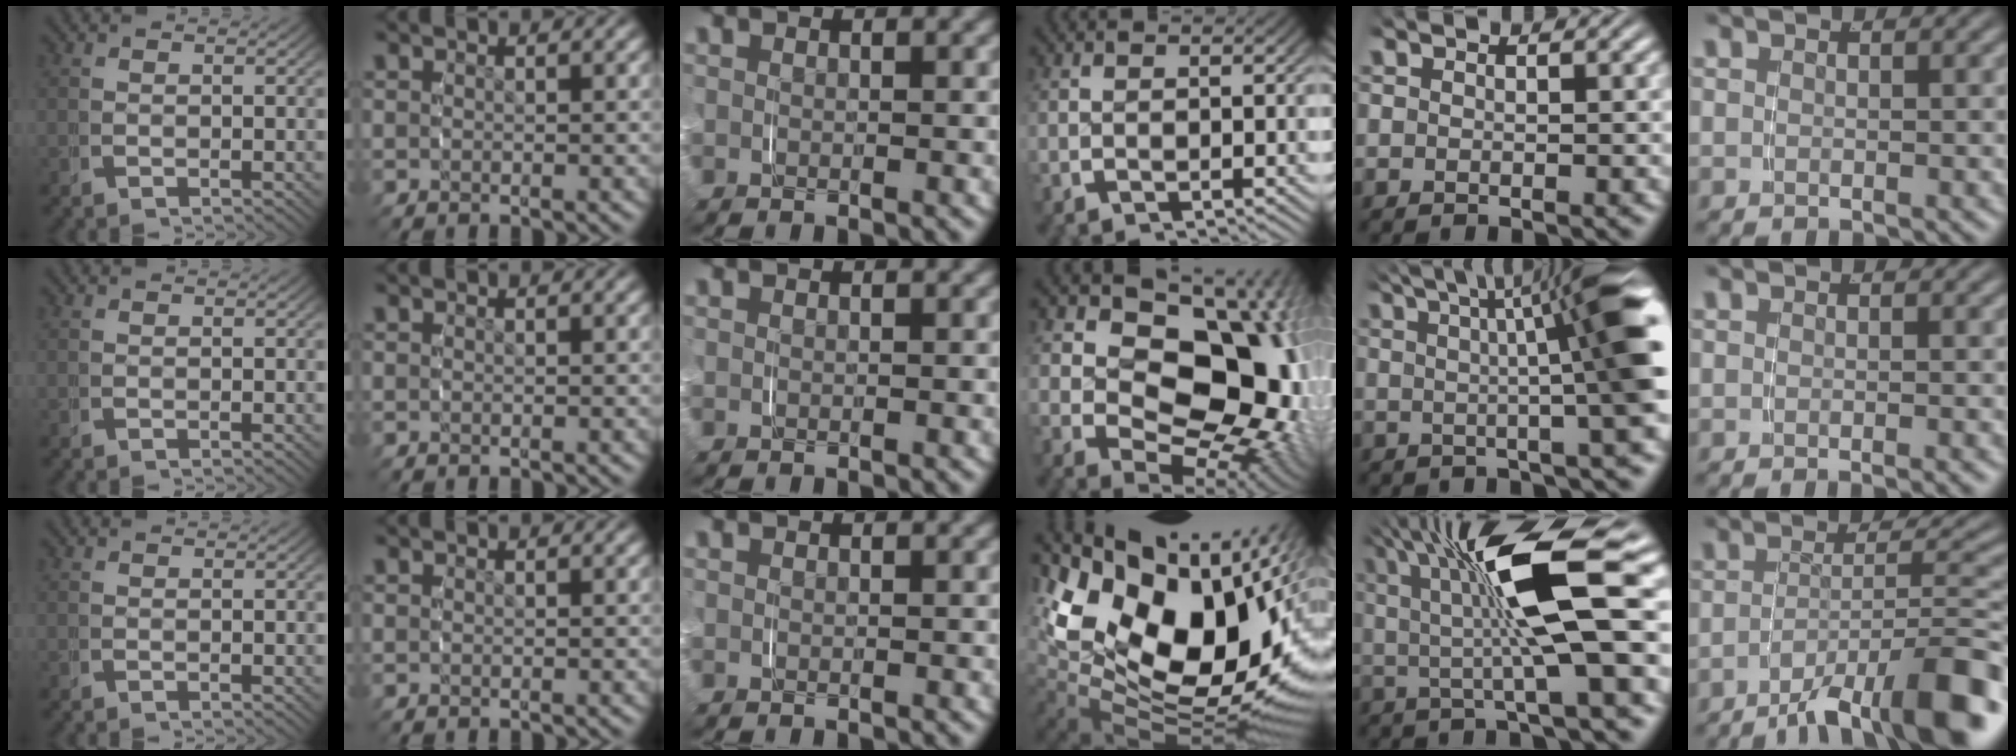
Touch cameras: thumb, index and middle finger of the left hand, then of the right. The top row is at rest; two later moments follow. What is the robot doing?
{"motion": "grasp_and_lifting", "object": "phone"}